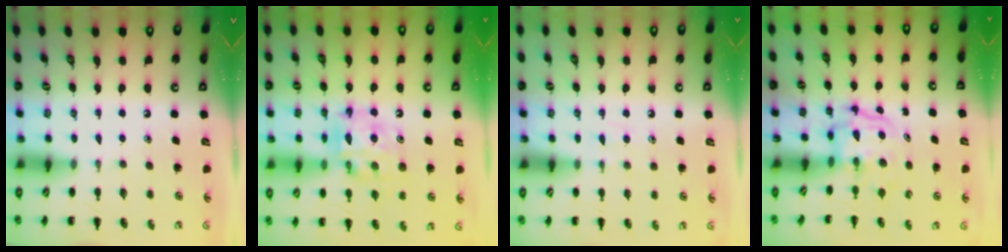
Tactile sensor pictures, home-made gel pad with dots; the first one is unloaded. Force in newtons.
{"total": 11.7, "press": 11.2, "slide": 3.2}
{"total": 2.9, "press": 2.5, "slide": 1.4}
{"total": 3.5, "press": 3.5, "slide": 0.3}